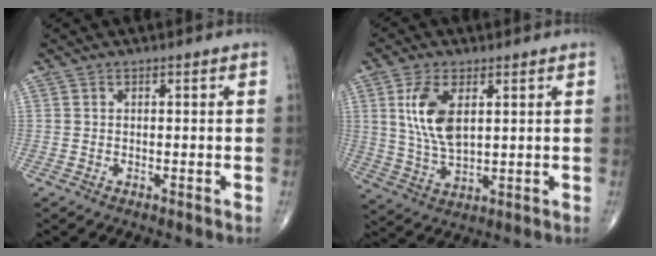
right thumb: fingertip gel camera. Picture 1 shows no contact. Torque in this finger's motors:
{"motor_torque": [0.13, 2.06, 1.28, 0.65, 0.12]}